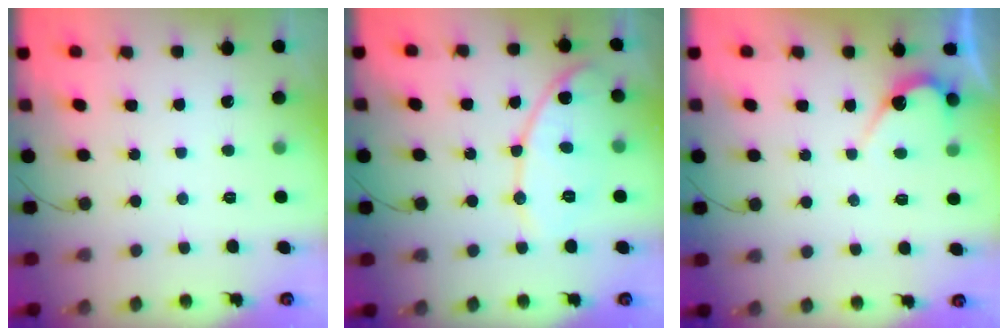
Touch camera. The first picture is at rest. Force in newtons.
{"total": 11.4, "press": 11.3, "slide": 0.9}
{"total": 6.5, "press": 6.5, "slide": 0.5}